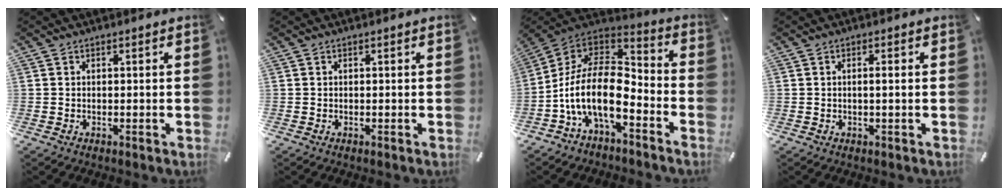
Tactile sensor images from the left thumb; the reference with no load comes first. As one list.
[{"total": 0.0}, {"total": 16.0, "force": [-7.2, 8.0, 11.9], "torque": [-0.264, 0.005, -0.129]}, {"total": 1.8, "force": [0.0, 0.1, 1.8], "torque": [-0.034, -0.003, -0.001]}]